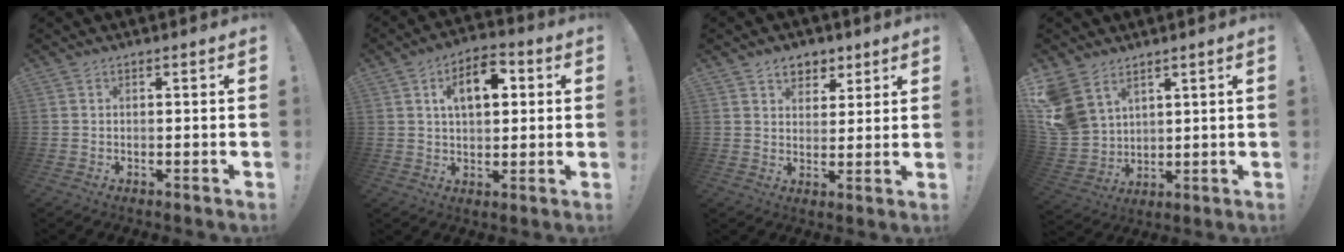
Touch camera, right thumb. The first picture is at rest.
{"total": 10.4, "force": [2.8, 6.1, 7.9], "torque": [-0.111, 0.006, 0.045]}
{"total": 6.8, "force": [4.2, 5.1, 1.6], "torque": [-0.007, -0.029, 0.077]}
{"total": 10.3, "force": [6.5, 6.8, 4.1], "torque": [-0.089, -0.045, 0.137]}